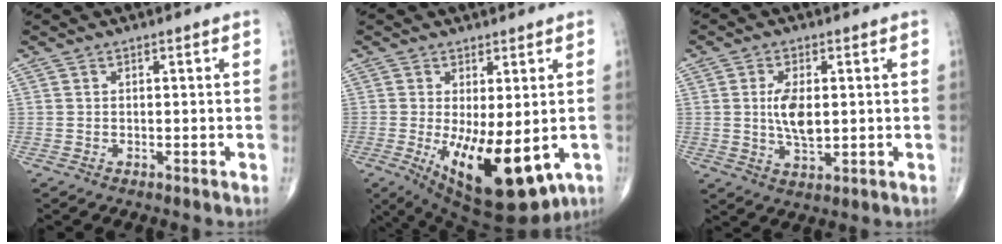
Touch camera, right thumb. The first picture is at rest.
{"total": 16.1, "force": [-3.9, 6.5, 14.2], "torque": [-0.213, -0.028, -0.035]}
{"total": 6.8, "force": [0.6, 3.3, 6.0], "torque": [-0.110, -0.010, 0.012]}